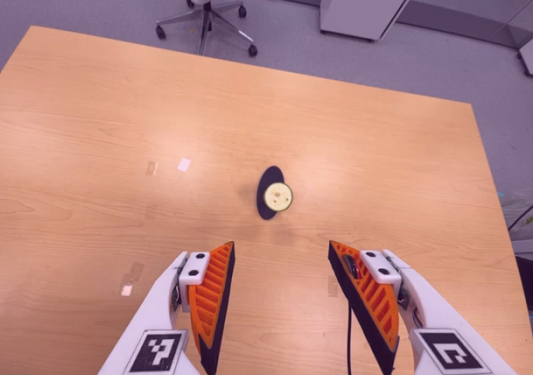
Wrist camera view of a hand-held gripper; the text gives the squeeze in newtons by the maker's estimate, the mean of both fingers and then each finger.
{"total": 0.0}